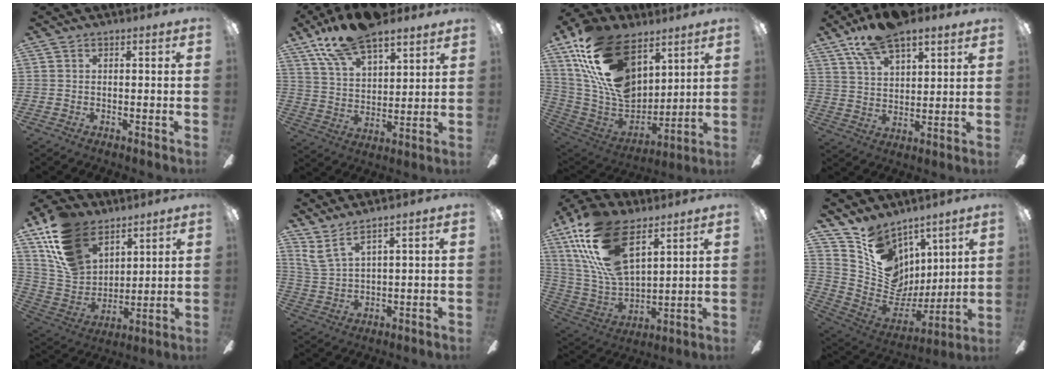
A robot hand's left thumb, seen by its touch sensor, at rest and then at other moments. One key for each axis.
{"total": 15.7, "fx": 12.1, "fy": 5.8, "fz": 8.2, "tx": -0.165, "ty": -0.055, "tz": 0.218}
{"total": 25.0, "fx": 11.8, "fy": 15.0, "fz": 16.2, "tx": -0.331, "ty": -0.044, "tz": 0.219}
{"total": 12.4, "fx": 9.6, "fy": 4.3, "fz": 6.5, "tx": -0.124, "ty": -0.039, "tz": 0.177}
{"total": 17.2, "fx": 11.4, "fy": 10.4, "fz": 7.5, "tx": -0.182, "ty": -0.046, "tz": 0.223}
{"total": 5.6, "fx": 4.3, "fy": 0.8, "fz": 3.5, "tx": -0.077, "ty": -0.022, "tz": 0.081}
{"total": 22.5, "fx": 12.8, "fy": 10.3, "fz": 15.4, "tx": -0.337, "ty": -0.053, "tz": 0.229}
{"total": 13.3, "fx": 7.1, "fy": 10.2, "fz": 4.8, "tx": -0.085, "ty": -0.054, "tz": 0.147}